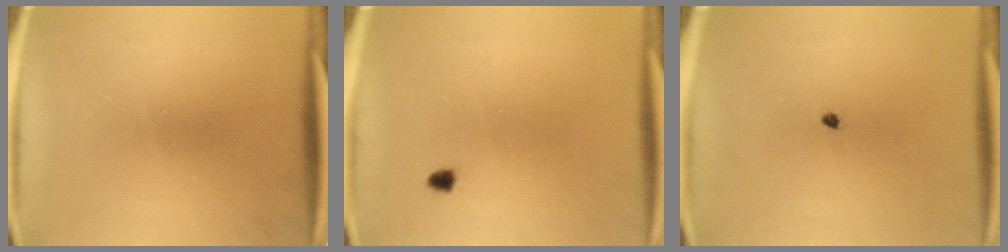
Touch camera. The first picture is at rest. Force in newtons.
{"total": 1.0}
{"total": 0.7}